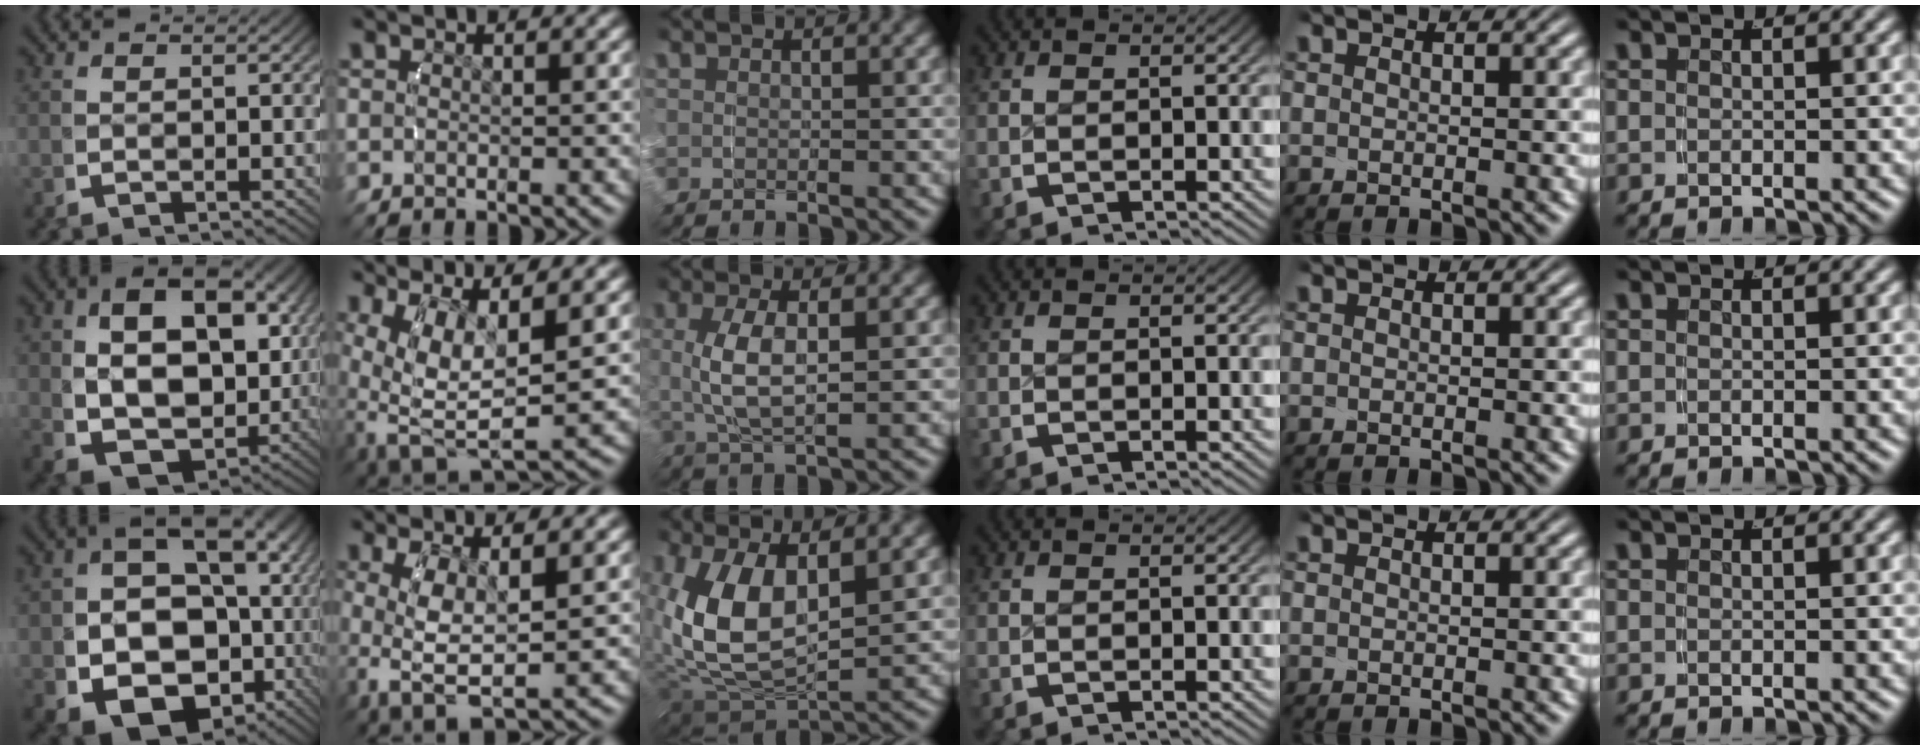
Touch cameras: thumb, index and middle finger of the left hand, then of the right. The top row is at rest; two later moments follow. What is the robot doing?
{"motion": "grasp_and_lifting", "object": "towel"}